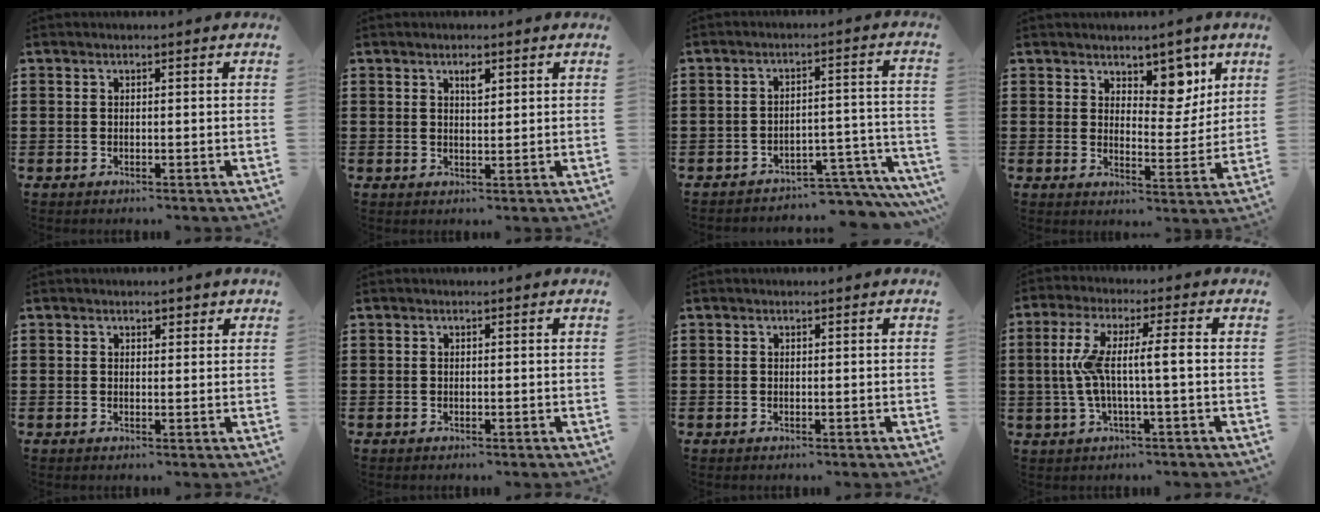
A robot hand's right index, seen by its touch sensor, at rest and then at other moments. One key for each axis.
{"total": 2.0, "fx": 1.1, "fy": 0.8, "fz": 1.5, "tx": -0.025, "ty": 0.001, "tz": 0.016}
{"total": 4.6, "fx": -4.2, "fy": 0.9, "fz": 1.7, "tx": -0.030, "ty": 0.001, "tz": -0.084}
{"total": 6.6, "fx": 4.5, "fy": 3.9, "fz": 2.9, "tx": -0.047, "ty": -0.016, "tz": 0.075}
{"total": 1.3, "fx": 1.1, "fy": 0.7, "fz": 0.1, "tx": 0.002, "ty": 0.002, "tz": 0.019}
{"total": 0.0}
{"total": 0.0}
{"total": 7.3, "fx": -0.4, "fy": 0.4, "fz": 7.3, "tx": -0.154, "ty": -0.008, "tz": -0.020}